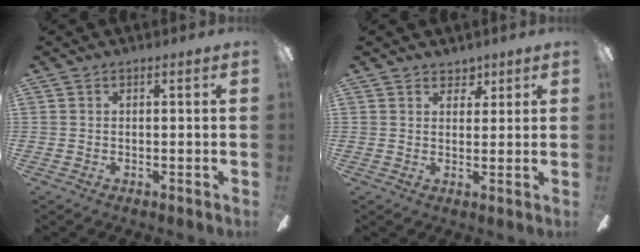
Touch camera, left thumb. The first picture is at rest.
{"total": 3.6, "force": [2.7, 2.2, 0.8], "torque": [-0.001, -0.011, 0.045]}